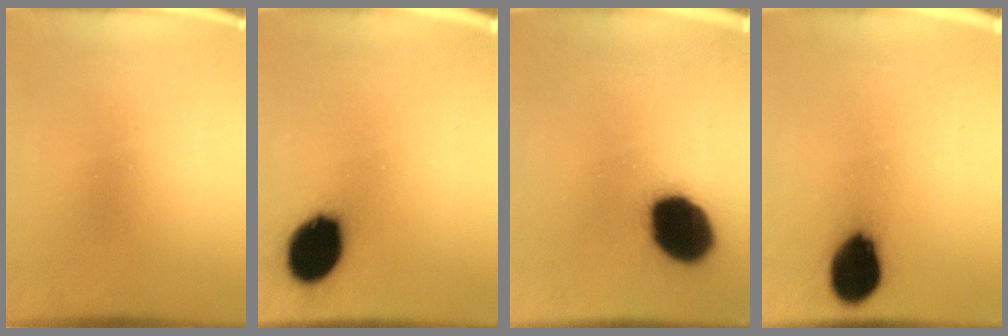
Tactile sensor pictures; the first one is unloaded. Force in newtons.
{"total": 14.7}
{"total": 19.7}
{"total": 12.8}